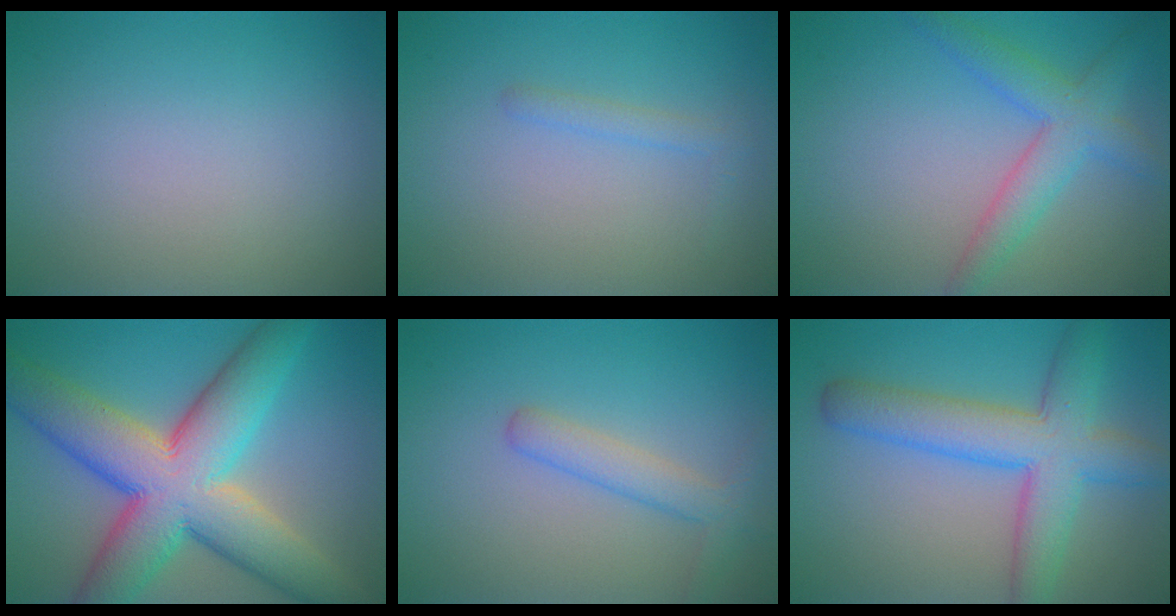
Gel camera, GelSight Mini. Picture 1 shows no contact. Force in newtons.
{"total": 1.1, "press": 1.1, "slide": 0.0}
{"total": 4.1, "press": 4.1, "slide": 0.2}
{"total": 12.9, "press": 12.9, "slide": 0.5}
{"total": 2.6, "press": 2.6, "slide": 0.1}
{"total": 7.0, "press": 7.0, "slide": 0.2}